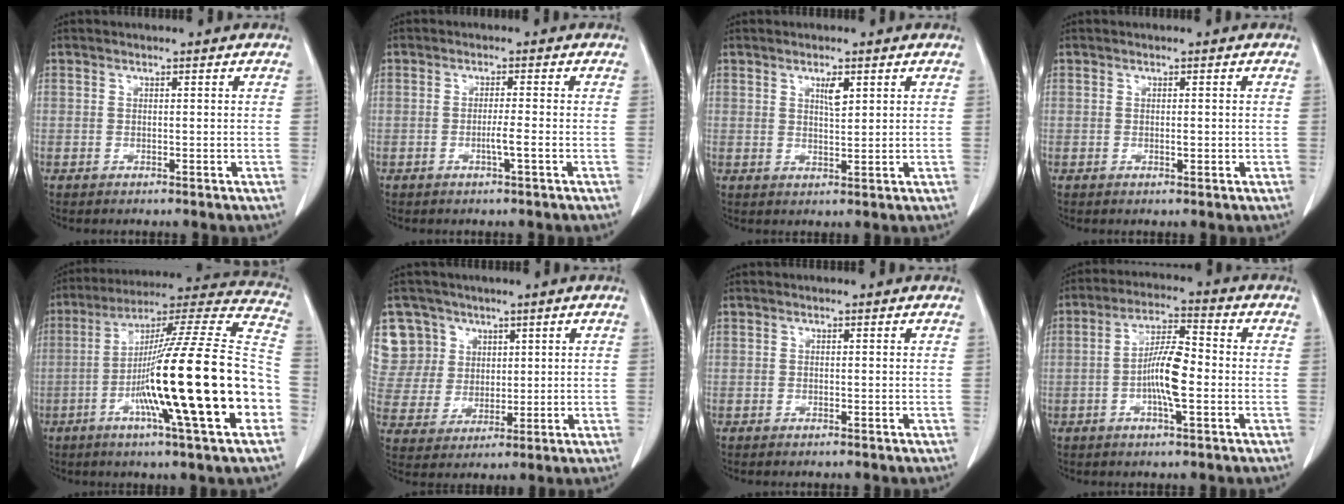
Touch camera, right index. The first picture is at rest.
{"total": 2.2, "force": [-0.8, -0.4, 2.0], "torque": [-0.037, -0.002, -0.014]}
{"total": 2.5, "force": [1.3, 0.6, 2.1], "torque": [-0.037, -0.002, 0.024]}
{"total": 0.9, "force": [0.0, 0.3, 0.8], "torque": [-0.013, -0.001, 0.001]}
{"total": 27.1, "force": [-6.8, 0.3, 26.2], "torque": [-0.369, -0.013, -0.129]}
{"total": 9.9, "force": [5.1, 8.5, 0.2], "torque": [-0.010, 0.024, 0.113]}
{"total": 0.0}
{"total": 8.1, "force": [-1.5, 1.6, 7.8], "torque": [-0.148, 0.007, -0.033]}